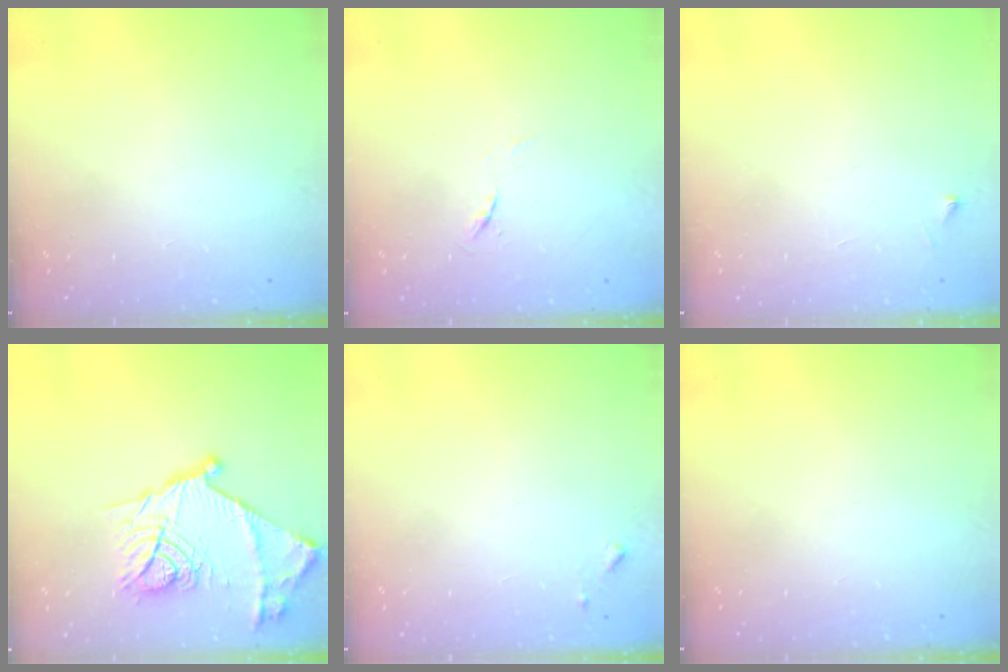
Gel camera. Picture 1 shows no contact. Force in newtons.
{"total": 4.0, "press": 4.0, "slide": 0.6}
{"total": 2.5, "press": 2.5, "slide": 0.3}
{"total": 19.7, "press": 19.7, "slide": 1.1}
{"total": 5.1, "press": 5.1, "slide": 0.4}
{"total": 0.0}